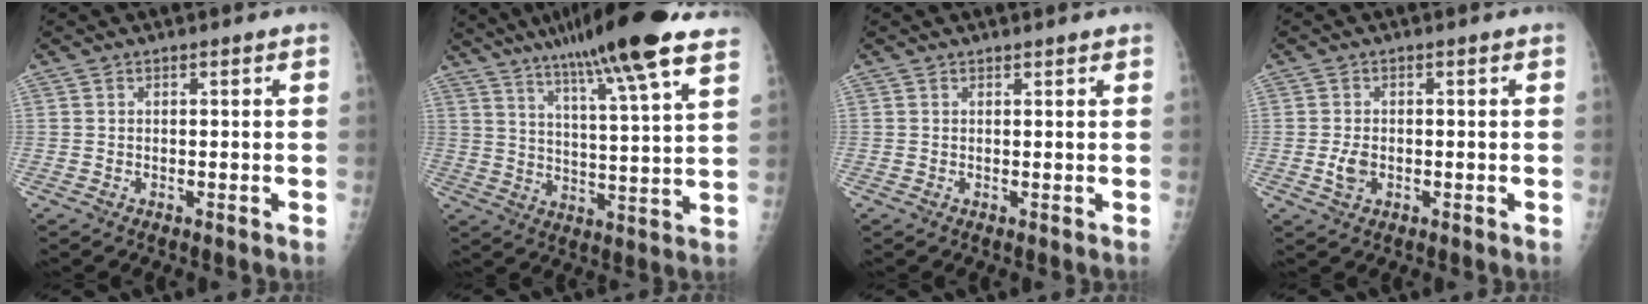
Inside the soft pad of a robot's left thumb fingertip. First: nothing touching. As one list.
[{"total": 20.6, "force": [14.6, 1.3, 14.4], "torque": [-0.211, -0.039, 0.215]}, {"total": 0.8, "force": [0.7, 0.2, 0.2], "torque": [-0.004, -0.005, 0.010]}, {"total": 2.8, "force": [-0.5, 1.9, 2.1], "torque": [-0.039, -0.001, -0.008]}]